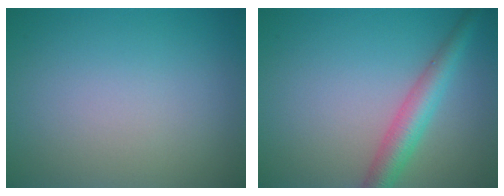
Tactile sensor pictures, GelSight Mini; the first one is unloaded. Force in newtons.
{"total": 3.8, "press": 3.8, "slide": 0.2}